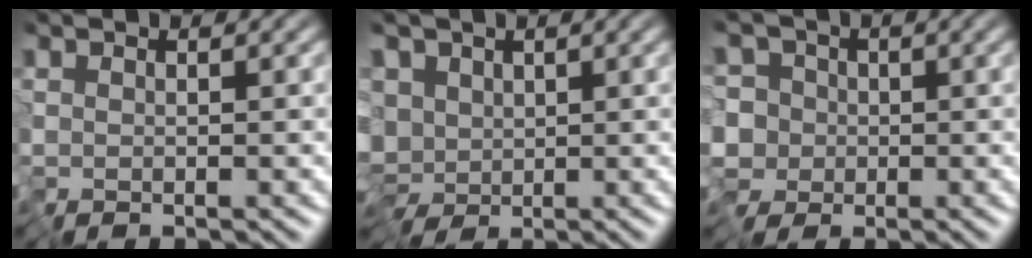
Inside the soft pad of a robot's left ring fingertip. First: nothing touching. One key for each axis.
{"total": 7.4, "fx": -1.4, "fy": 5.7, "fz": 4.6, "tx": -0.061, "ty": -0.014, "tz": -0.026}
{"total": 4.5, "fx": -1.1, "fy": 4.2, "fz": 1.1, "tx": -0.005, "ty": 0.012, "tz": -0.052}